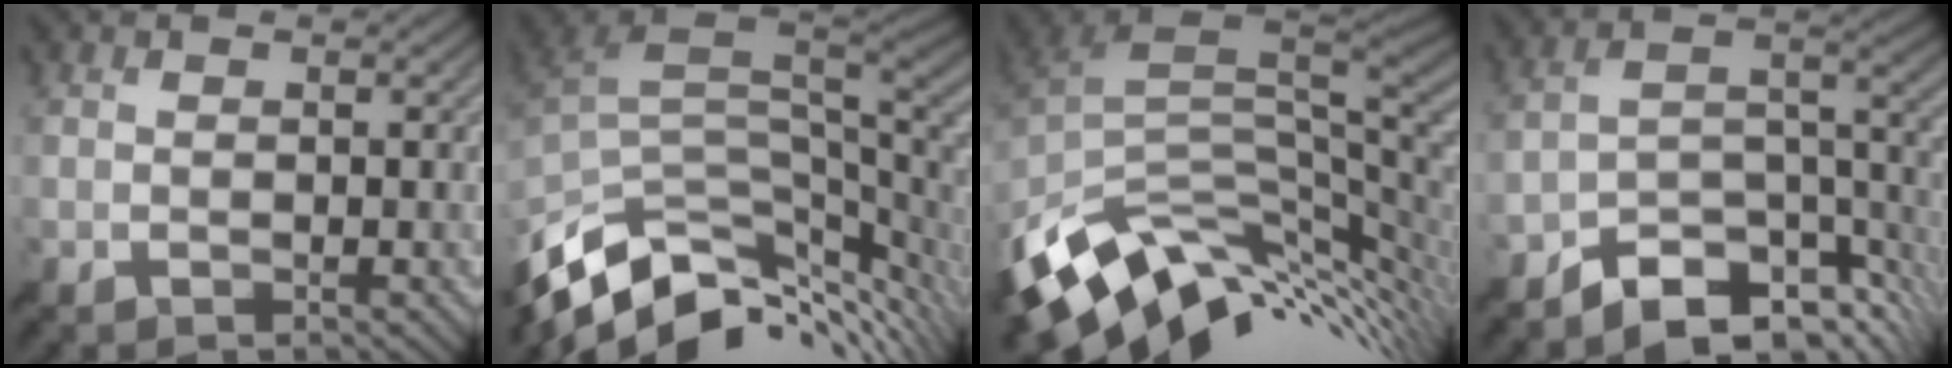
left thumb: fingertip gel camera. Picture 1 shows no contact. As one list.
[{"total": 12.7, "force": [-4.5, 7.2, 9.4], "torque": [-0.203, -0.030, -0.063]}, {"total": 13.5, "force": [-3.8, 7.9, 10.3], "torque": [-0.221, -0.021, -0.060]}, {"total": 9.7, "force": [-7.4, 3.6, 5.2], "torque": [-0.075, -0.003, -0.140]}]